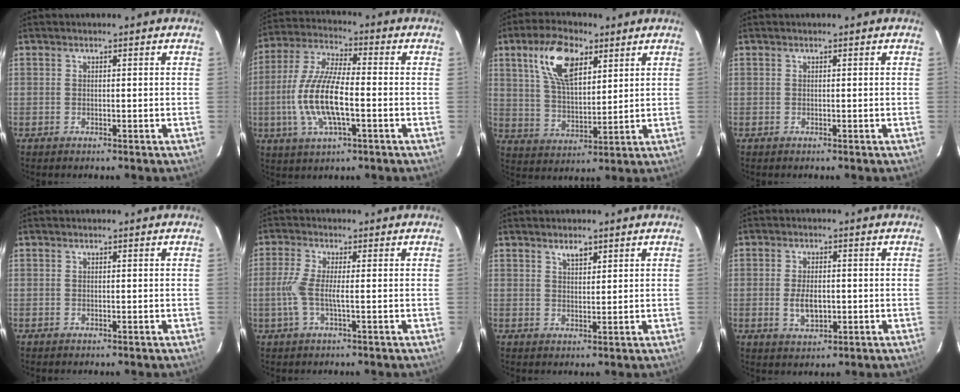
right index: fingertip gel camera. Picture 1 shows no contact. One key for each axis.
{"total": 13.6, "fx": -2.9, "fy": 4.3, "fz": 12.5, "tx": -0.263, "ty": -0.004, "tz": -0.058}
{"total": 12.4, "fx": 6.1, "fy": 5.7, "fz": 9.1, "tx": -0.171, "ty": 0.020, "tz": 0.119}
{"total": 0.0}
{"total": 0.0}
{"total": 4.8, "fx": -0.9, "fy": 0.3, "fz": 4.7, "tx": -0.114, "ty": -0.001, "tz": -0.019}
{"total": 2.5, "fx": 1.8, "fy": 1.0, "fz": 1.4, "tx": -0.021, "ty": 0.004, "tz": 0.032}
{"total": 5.1, "fx": -0.8, "fy": 2.9, "fz": 4.1, "tx": -0.082, "ty": -0.006, "tz": -0.009}